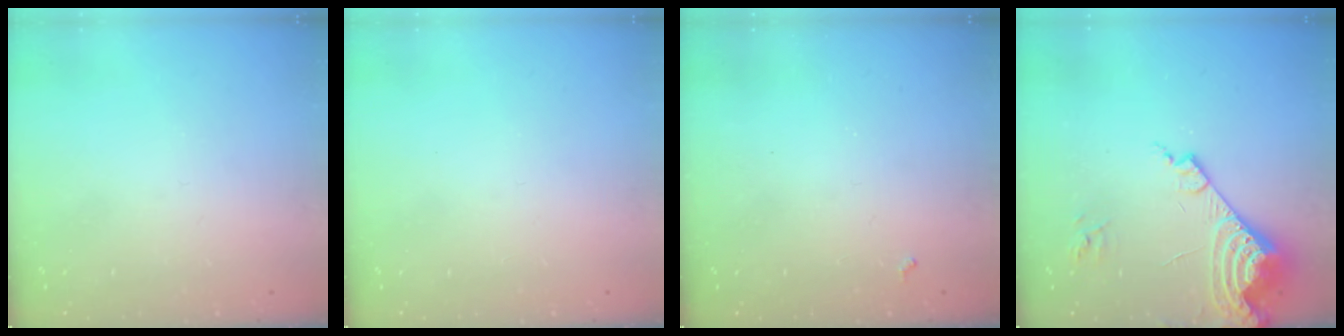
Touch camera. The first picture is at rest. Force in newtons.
{"total": 0.0}
{"total": 1.9, "press": 1.9, "slide": 0.4}
{"total": 14.7, "press": 14.7, "slide": 1.4}